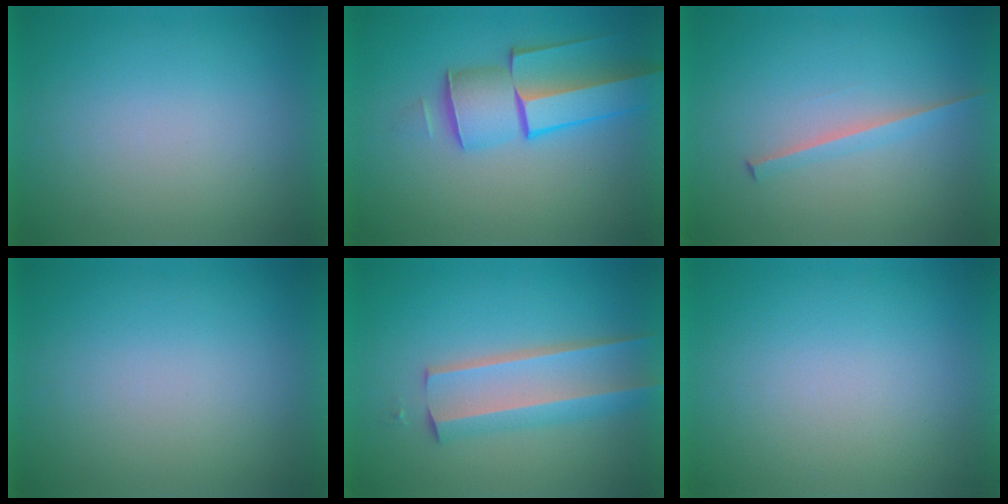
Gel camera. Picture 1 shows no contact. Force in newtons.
{"total": 6.2}
{"total": 1.6}
{"total": 0.0}
{"total": 4.1}
{"total": 1.0}